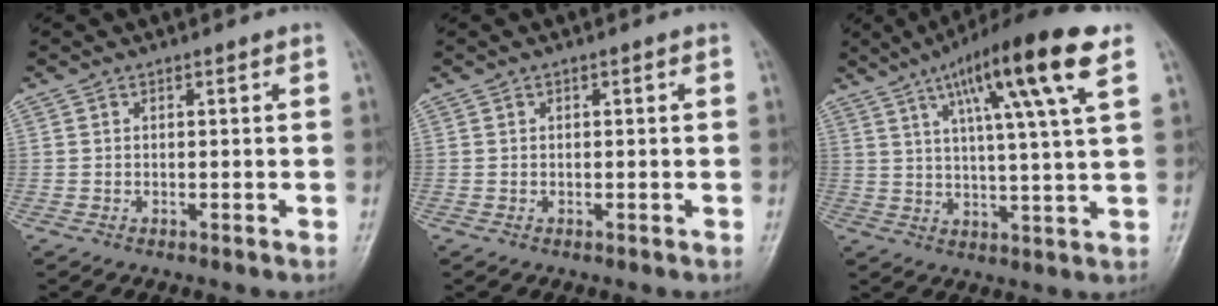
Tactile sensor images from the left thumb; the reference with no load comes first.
{"total": 0.0}
{"total": 16.8, "force": [8.1, 1.7, 14.6], "torque": [-0.233, -0.012, 0.123]}